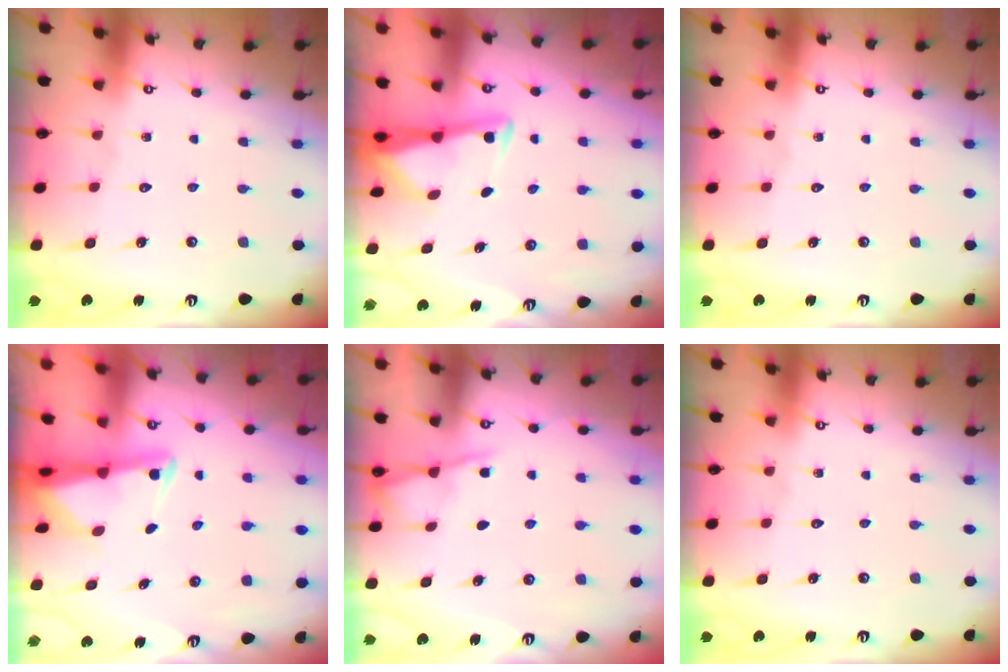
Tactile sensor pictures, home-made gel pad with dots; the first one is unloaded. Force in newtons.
{"total": 3.0, "press": 2.9, "slide": 0.4}
{"total": 0.0}
{"total": 2.1, "press": 2.1, "slide": 0.5}
{"total": 3.5, "press": 3.4, "slide": 0.4}
{"total": 0.0}